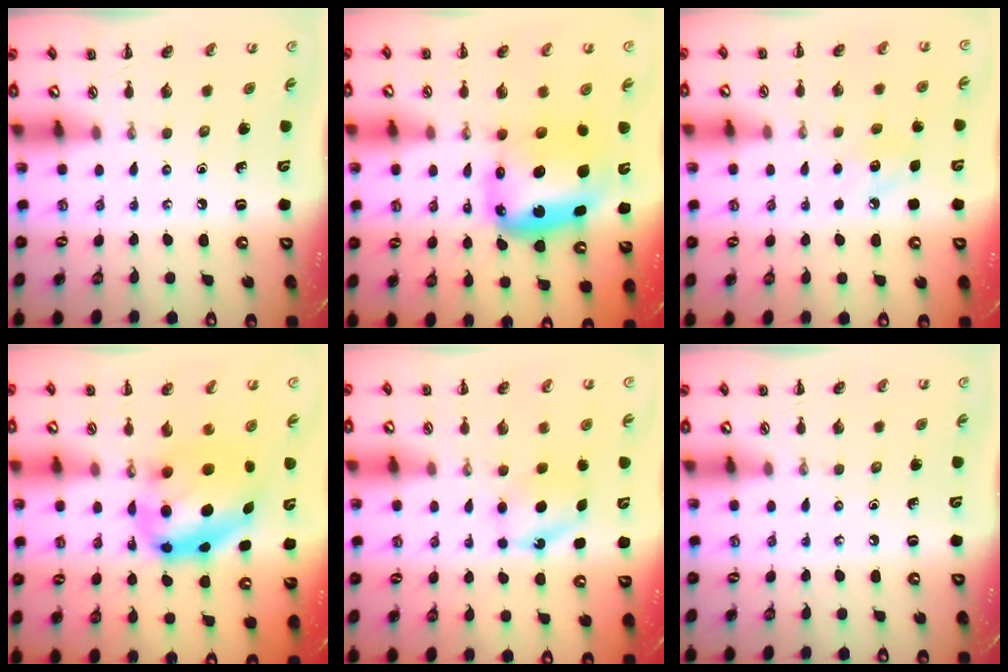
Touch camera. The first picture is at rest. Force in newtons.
{"total": 9.4, "press": 9.0, "slide": 2.8}
{"total": 6.3, "press": 6.1, "slide": 1.7}
{"total": 9.6, "press": 9.4, "slide": 2.2}
{"total": 6.1, "press": 5.9, "slide": 1.8}
{"total": 0.0}